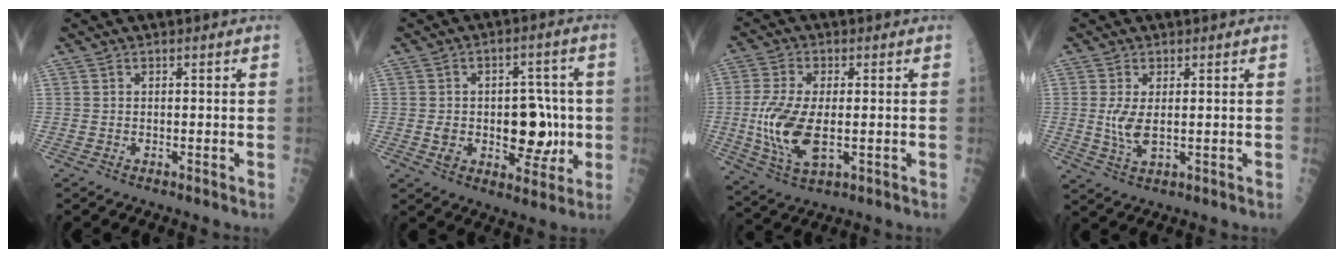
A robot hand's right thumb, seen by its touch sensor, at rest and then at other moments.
{"total": 12.3, "force": [-0.8, 7.7, 9.6], "torque": [-0.093, 0.013, -0.002]}
{"total": 12.3, "force": [-1.2, 5.6, 10.9], "torque": [-0.238, -0.014, -0.018]}
{"total": 4.5, "force": [0.4, 1.8, 4.1], "torque": [-0.091, -0.011, 0.013]}